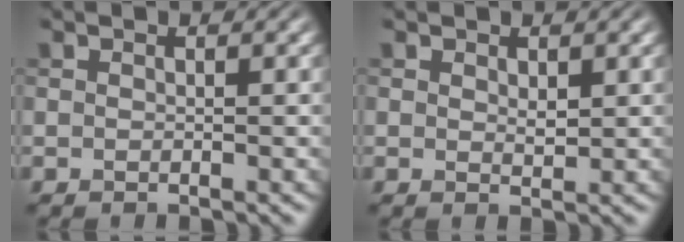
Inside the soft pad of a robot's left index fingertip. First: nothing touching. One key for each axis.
{"total": 1.0, "fx": 0.4, "fy": 0.6, "fz": 0.7, "tx": -0.014, "ty": -0.005, "tz": 0.008}